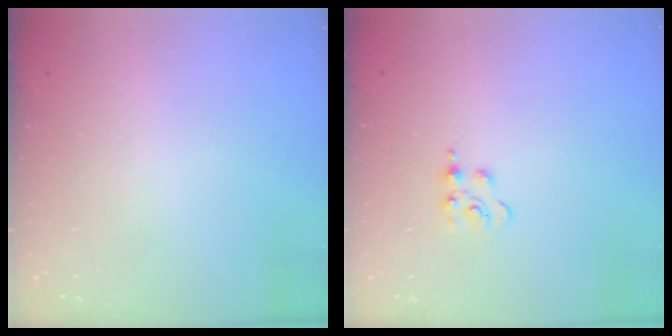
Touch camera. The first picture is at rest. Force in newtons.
{"total": 3.5, "press": 3.5, "slide": 0.6}